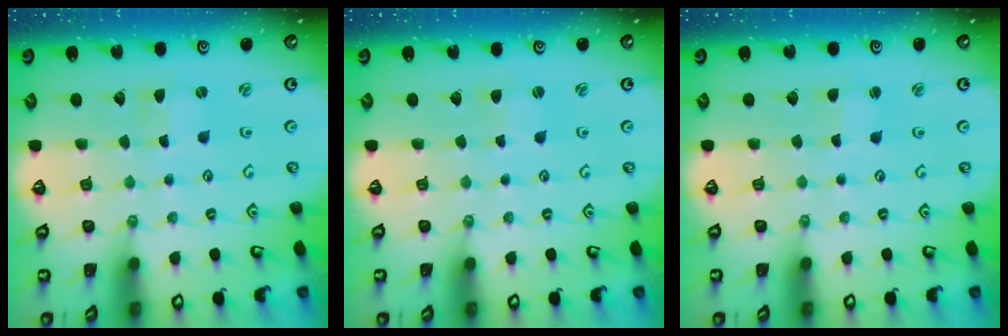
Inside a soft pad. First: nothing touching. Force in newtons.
{"total": 2.0, "press": 2.0, "slide": 0.3}
{"total": 1.4, "press": 1.3, "slide": 0.2}